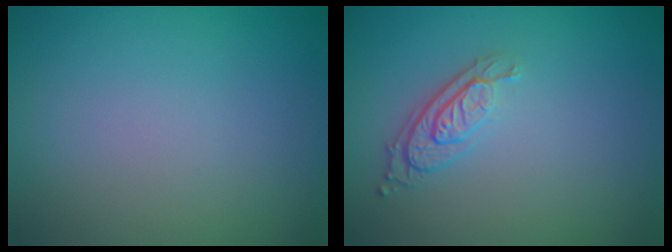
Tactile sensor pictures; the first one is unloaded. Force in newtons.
{"total": 2.9, "press": 2.0, "slide": 2.0}